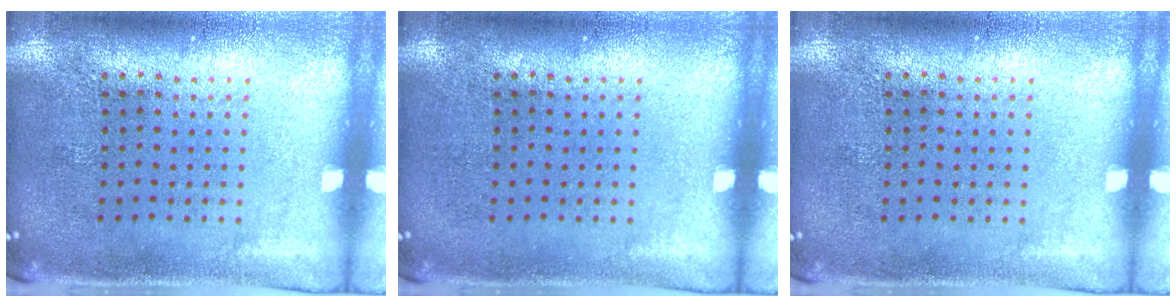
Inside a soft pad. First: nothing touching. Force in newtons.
{"total": 0.0}
{"total": 0.0}